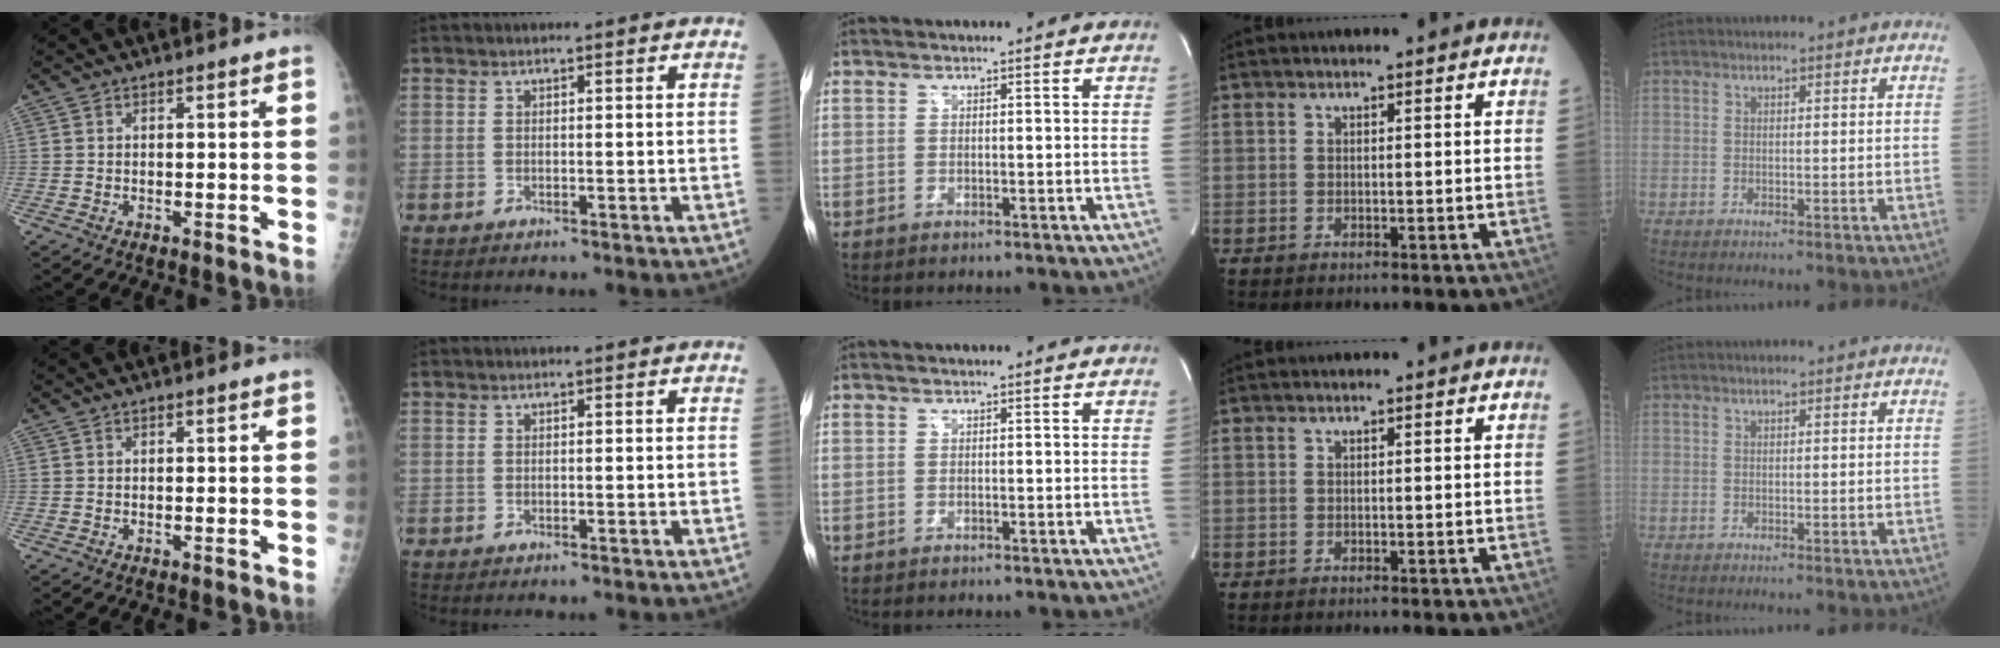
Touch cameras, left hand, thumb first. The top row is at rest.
{}